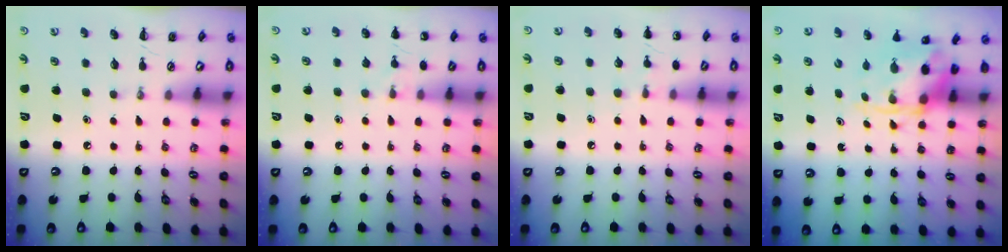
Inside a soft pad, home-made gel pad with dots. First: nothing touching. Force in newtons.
{"total": 5.2, "press": 4.9, "slide": 1.6}
{"total": 5.9, "press": 5.6, "slide": 1.8}
{"total": 6.6, "press": 6.4, "slide": 1.4}